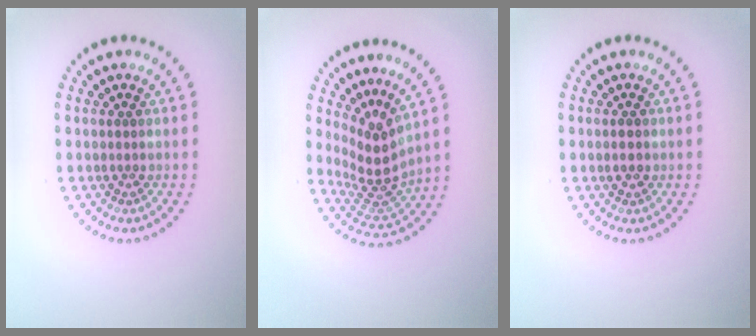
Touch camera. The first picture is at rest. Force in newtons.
{"total": 3.8, "press": 2.8, "slide": 2.7}
{"total": 1.4, "press": 1.4, "slide": 0.1}